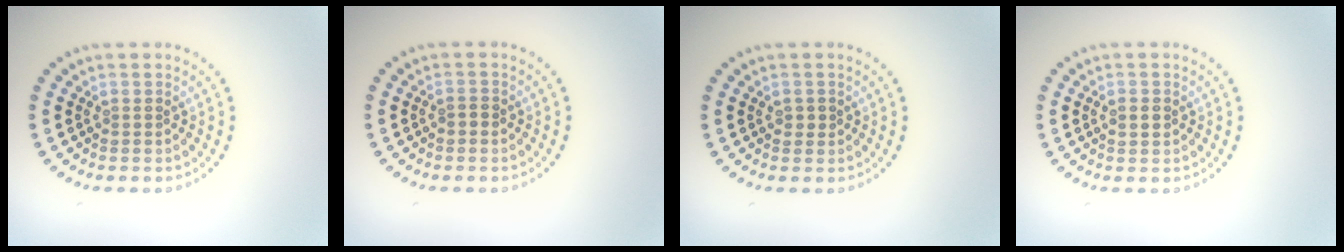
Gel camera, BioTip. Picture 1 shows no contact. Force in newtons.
{"total": 0.8, "press": 0.8, "slide": 0.1}
{"total": 1.0, "press": 1.0, "slide": 0.2}
{"total": 1.2, "press": 1.2, "slide": 0.1}